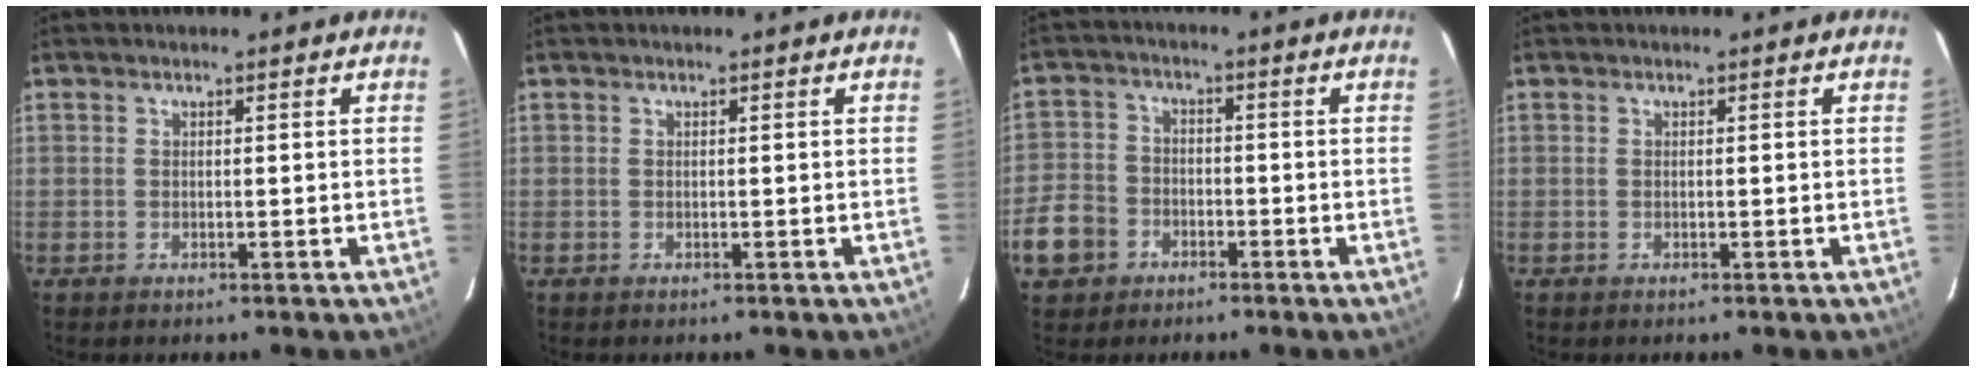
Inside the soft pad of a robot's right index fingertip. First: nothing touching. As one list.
[{"total": 0.0}, {"total": 8.6, "force": [-4.1, 7.0, 2.8], "torque": [-0.077, 0.019, -0.078]}, {"total": 0.0}]